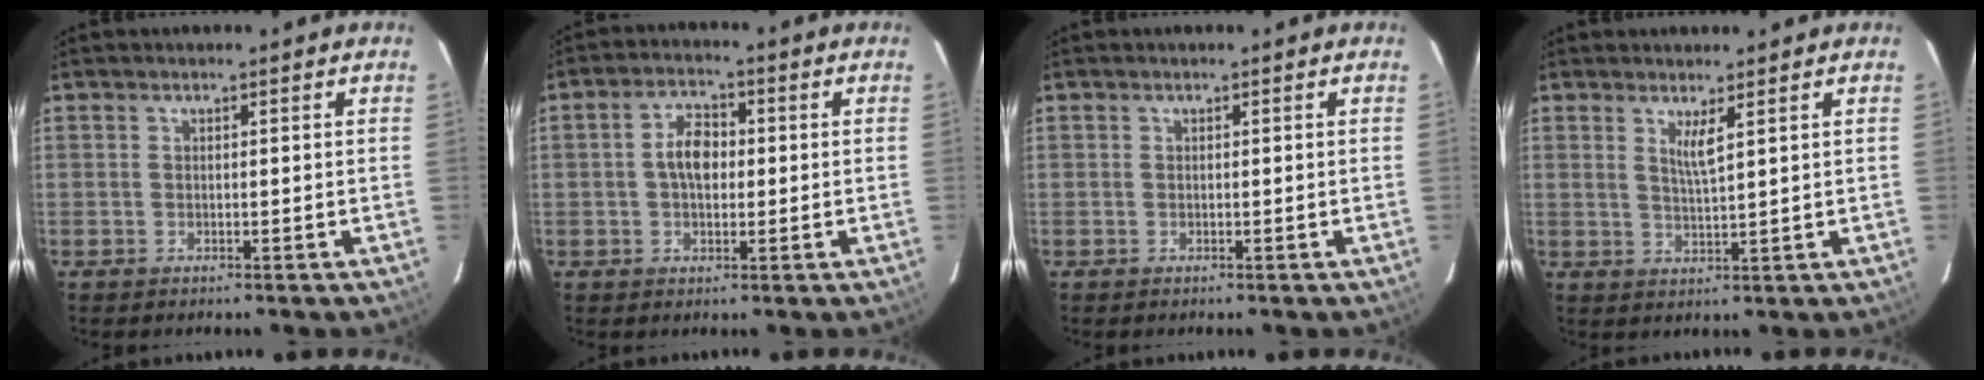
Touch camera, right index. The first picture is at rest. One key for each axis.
{"total": 5.5, "fx": 0.1, "fy": 3.4, "fz": 4.3, "tx": -0.078, "ty": 0.015, "tz": 0.003}
{"total": 0.0}
{"total": 3.1, "fx": 1.7, "fy": 0.1, "fz": 2.6, "tx": -0.049, "ty": -0.009, "tz": 0.030}